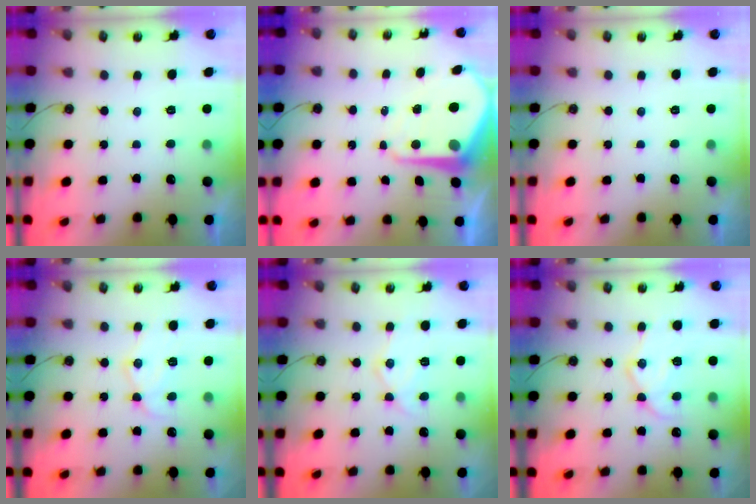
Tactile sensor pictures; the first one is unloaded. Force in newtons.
{"total": 10.2, "press": 10.1, "slide": 1.1}
{"total": 0.0}
{"total": 12.8, "press": 12.8, "slide": 1.1}
{"total": 12.0, "press": 12.0, "slide": 1.0}
{"total": 13.8, "press": 13.7, "slide": 1.0}